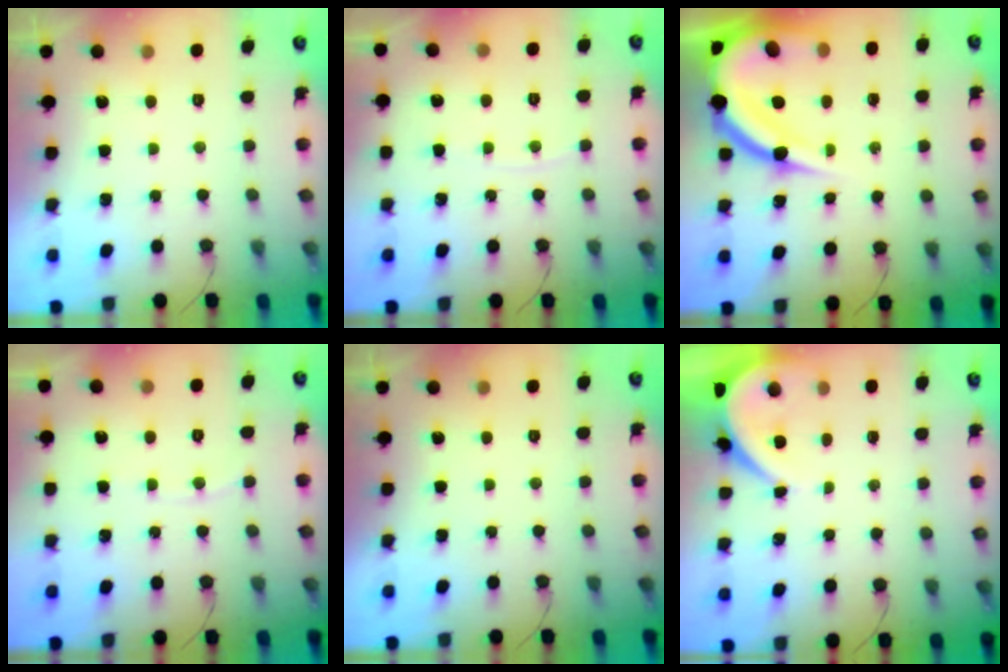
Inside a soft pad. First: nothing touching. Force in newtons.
{"total": 4.6, "press": 4.5, "slide": 0.7}
{"total": 17.9, "press": 17.8, "slide": 2.0}
{"total": 4.6, "press": 4.5, "slide": 0.7}
{"total": 0.0}
{"total": 3.8, "press": 3.8, "slide": 0.5}